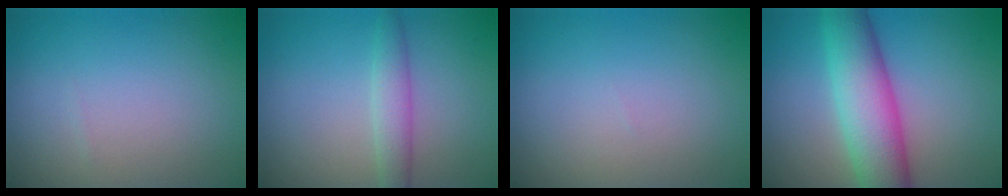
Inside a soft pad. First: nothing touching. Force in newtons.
{"total": 2.4, "press": 2.4, "slide": 0.1}
{"total": 0.0}
{"total": 7.9, "press": 7.9, "slide": 0.2}